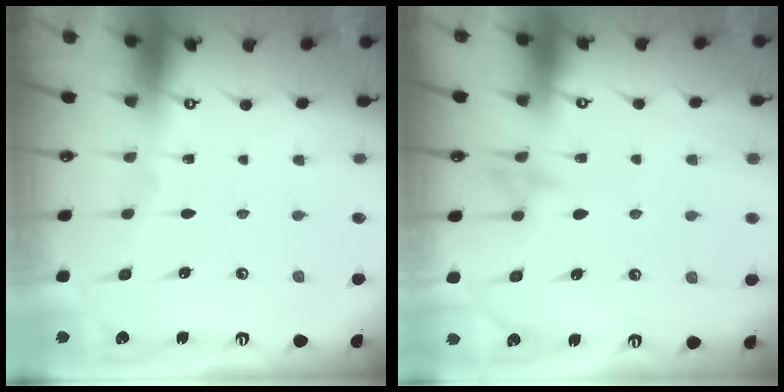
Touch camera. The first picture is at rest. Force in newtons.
{"total": 7.8, "press": 7.8, "slide": 0.9}